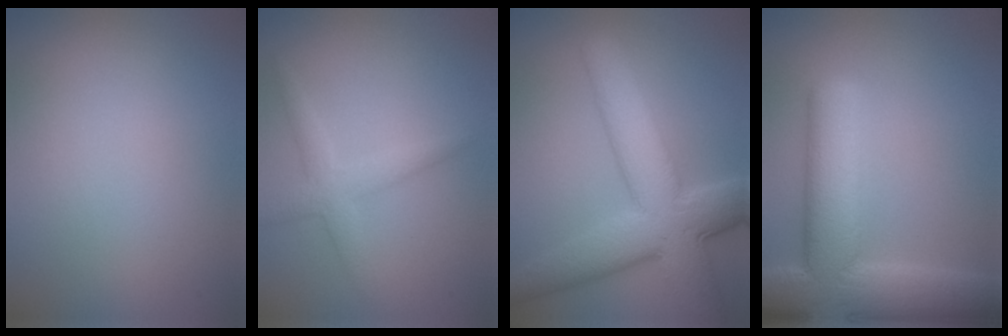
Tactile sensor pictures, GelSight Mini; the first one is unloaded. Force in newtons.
{"total": 2.5, "press": 2.5, "slide": 0.0}
{"total": 9.1, "press": 9.1, "slide": 0.3}
{"total": 10.2, "press": 10.2, "slide": 0.8}